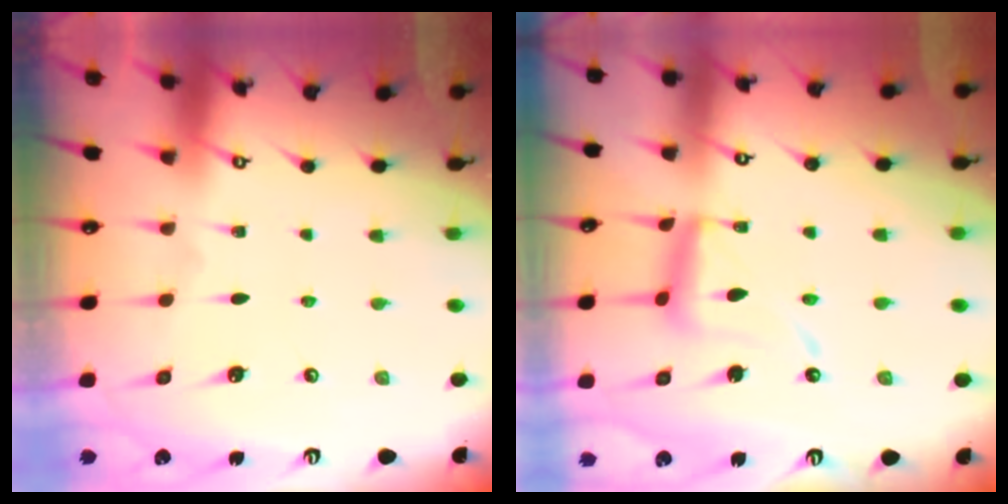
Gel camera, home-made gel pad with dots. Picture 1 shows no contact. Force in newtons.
{"total": 12.8, "press": 12.7, "slide": 1.1}